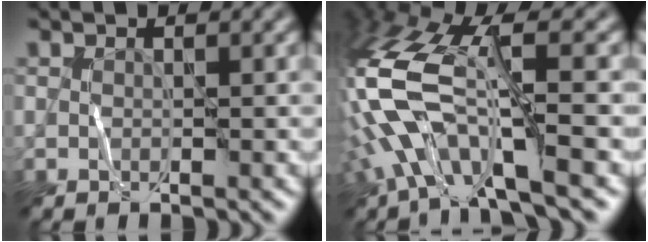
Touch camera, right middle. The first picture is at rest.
{"total": 11.3, "force": [-2.7, 4.4, 10.0], "torque": [-0.235, 0.006, -0.050]}